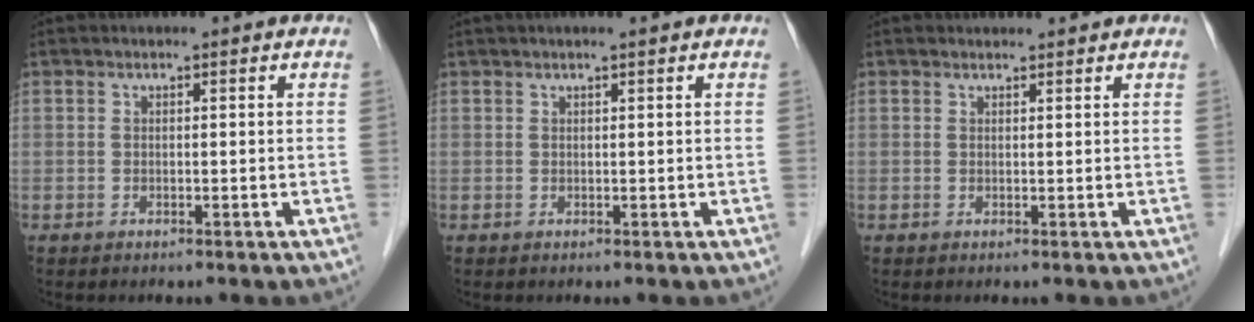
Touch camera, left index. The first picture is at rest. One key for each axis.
{"total": 1.7, "fx": 1.3, "fy": -0.2, "fz": 1.1, "tx": -0.016, "ty": 0.014, "tz": 0.024}
{"total": 1.5, "fx": 1.4, "fy": 0.2, "fz": 0.1, "tx": -0.011, "ty": 0.007, "tz": 0.023}